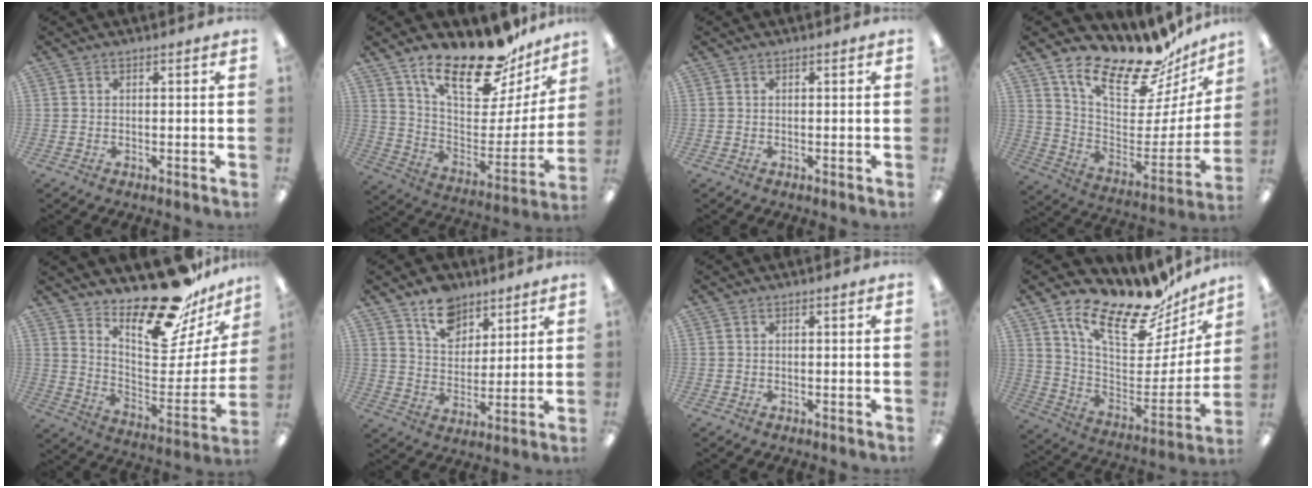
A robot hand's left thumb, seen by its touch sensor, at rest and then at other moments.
{"total": 22.7, "force": [17.7, 7.6, 12.1], "torque": [-0.177, -0.132, 0.301]}
{"total": 0.0}
{"total": 21.2, "force": [17.8, 6.1, 9.6], "torque": [-0.152, -0.147, 0.300]}
{"total": 24.3, "force": [19.4, 7.8, 12.3], "torque": [-0.161, -0.143, 0.325]}
{"total": 11.0, "force": [8.0, 6.7, 3.4], "torque": [-0.041, -0.050, 0.147]}
{"total": 0.0}
{"total": 21.9, "force": [17.0, 7.3, 11.6], "torque": [-0.172, -0.135, 0.282]}